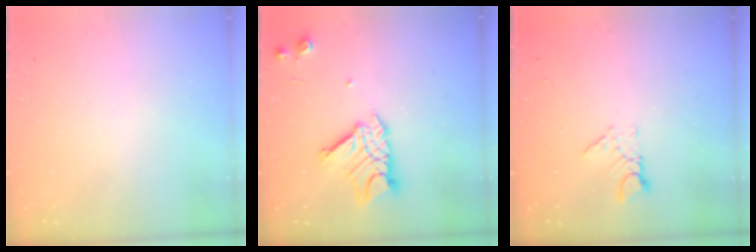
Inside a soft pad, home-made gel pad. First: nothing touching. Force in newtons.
{"total": 13.4, "press": 13.3, "slide": 1.2}
{"total": 4.6, "press": 4.5, "slide": 0.5}